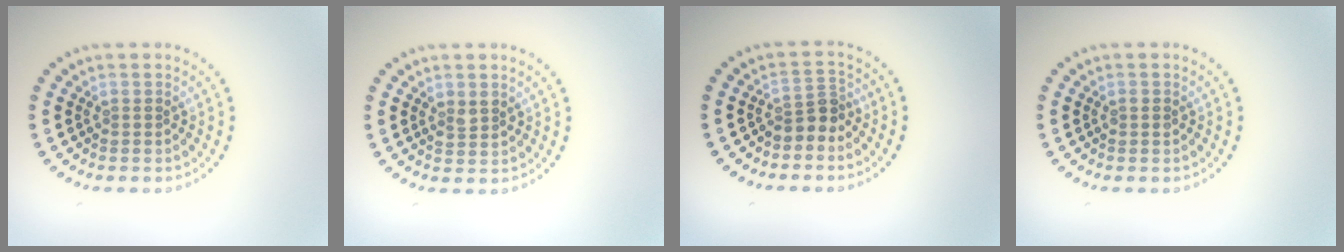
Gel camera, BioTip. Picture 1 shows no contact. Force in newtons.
{"total": 1.4, "press": 1.4, "slide": 0.3}
{"total": 2.3, "press": 1.8, "slide": 1.5}
{"total": 0.8, "press": 0.7, "slide": 0.1}